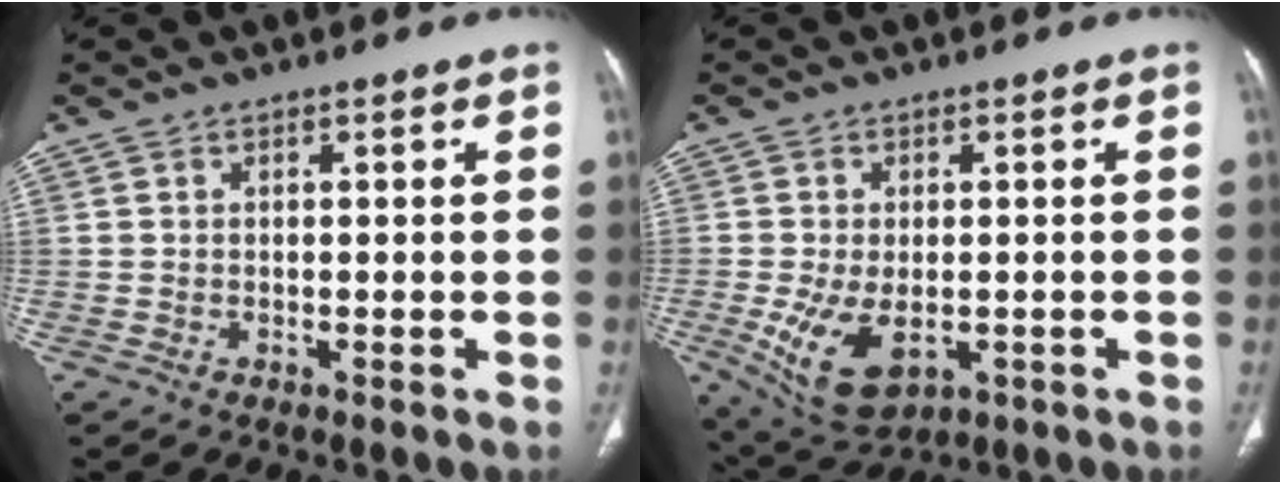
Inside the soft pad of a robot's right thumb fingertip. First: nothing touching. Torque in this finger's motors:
{"motor_torque": [-0.36, 0.57, 0.51, 0.53, 0.32]}